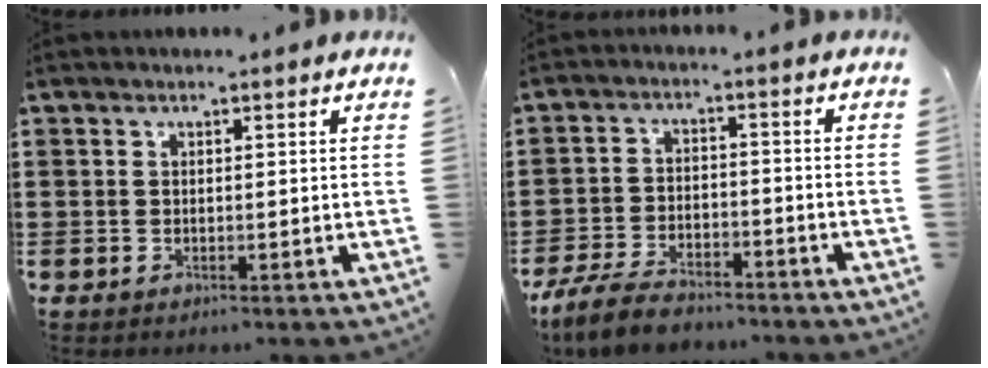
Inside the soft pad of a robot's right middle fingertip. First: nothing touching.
{"total": 6.4, "force": [-5.6, 1.6, 2.5], "torque": [-0.057, 0.007, -0.111]}